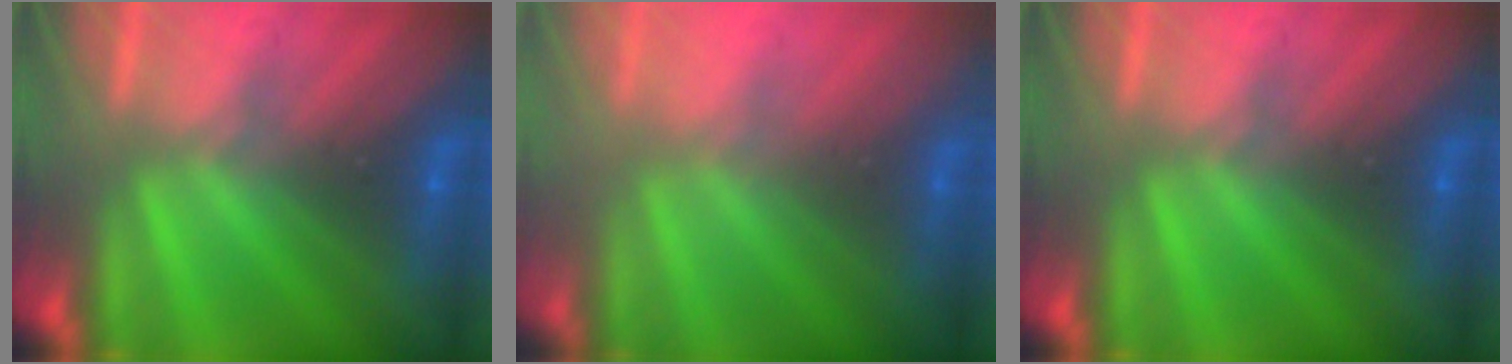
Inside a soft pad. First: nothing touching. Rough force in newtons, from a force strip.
{"total": 2.9}
{"total": 0.0}